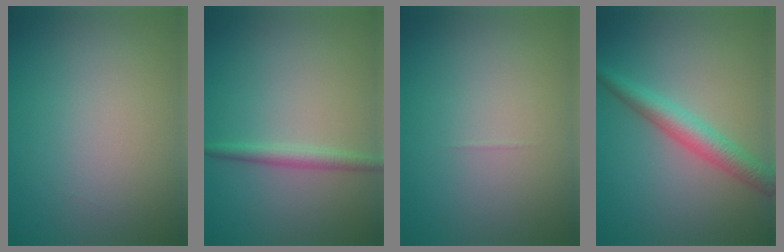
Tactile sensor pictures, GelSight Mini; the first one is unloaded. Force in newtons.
{"total": 1.7, "press": 1.7, "slide": 0.1}
{"total": 0.0}
{"total": 3.6, "press": 3.6, "slide": 0.1}